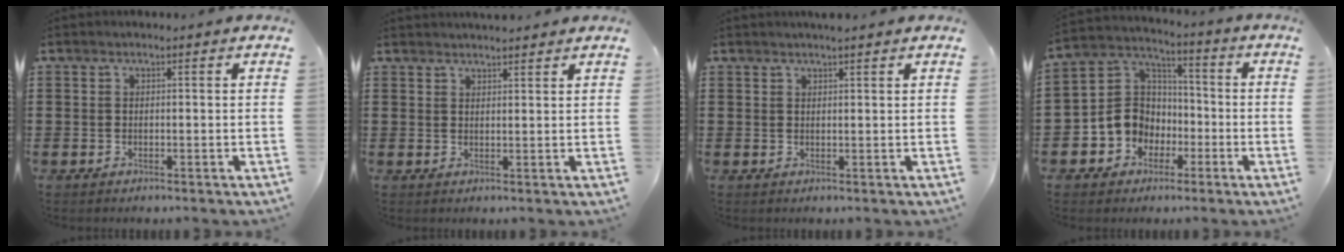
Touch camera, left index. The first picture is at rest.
{"total": 2.1, "force": [2.1, 0.2, 0.2], "torque": [-0.009, 0.000, 0.041]}
{"total": 1.7, "force": [1.5, 0.0, 0.8], "torque": [-0.017, 0.000, 0.027]}
{"total": 7.9, "force": [-2.3, 7.4, 1.8], "torque": [-0.080, 0.007, -0.046]}